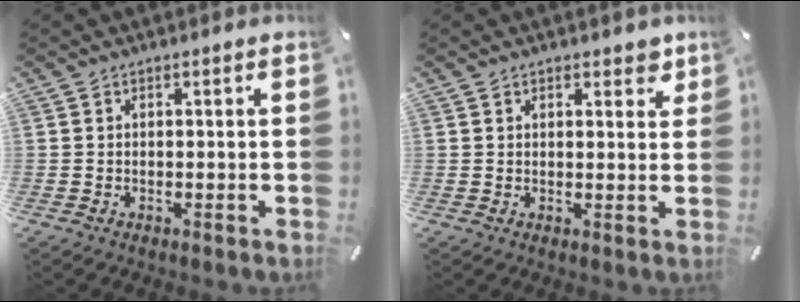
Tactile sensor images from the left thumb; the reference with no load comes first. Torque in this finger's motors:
{"motor_torque": [0.25, -0.43, 0.14, -0.01, -0.09]}